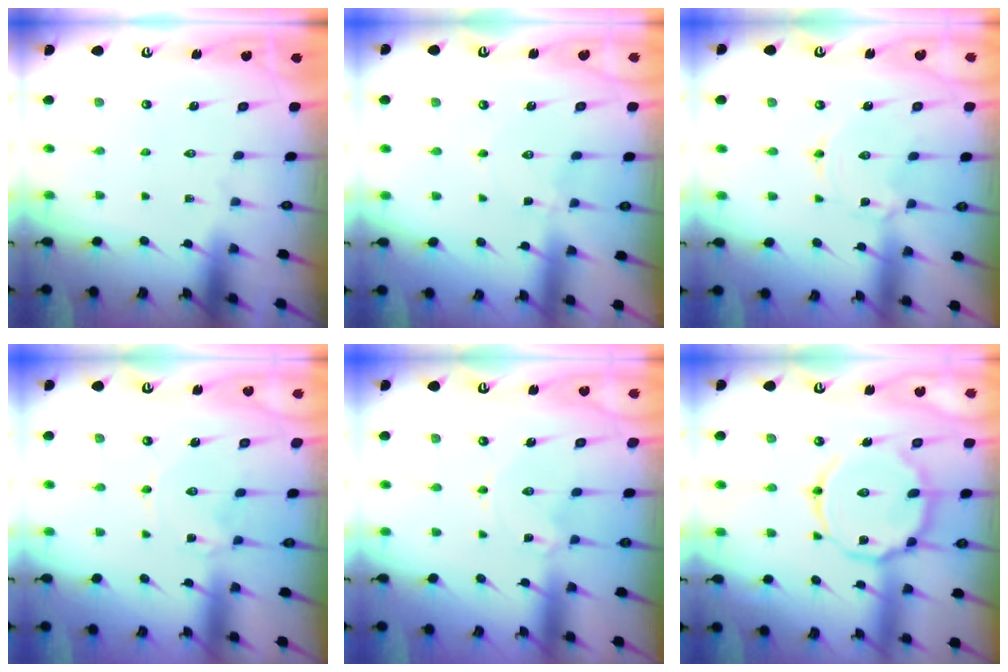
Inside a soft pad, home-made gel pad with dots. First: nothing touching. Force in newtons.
{"total": 1.0, "press": 1.0, "slide": 0.1}
{"total": 1.2, "press": 1.2, "slide": 0.2}
{"total": 3.8, "press": 3.8, "slide": 0.4}
{"total": 0.0}
{"total": 14.8, "press": 14.7, "slide": 1.3}